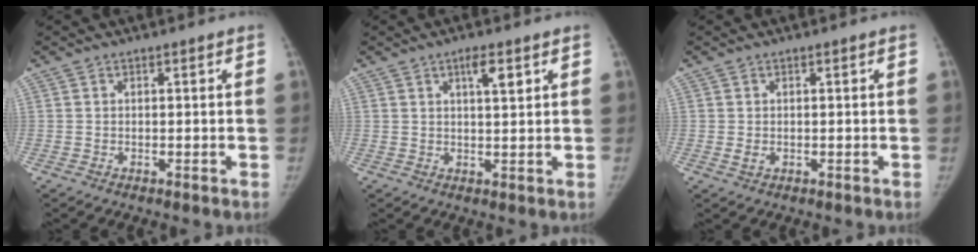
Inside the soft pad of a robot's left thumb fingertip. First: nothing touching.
{"total": 3.7, "force": [1.8, 0.9, 3.1], "torque": [-0.046, -0.008, 0.030]}
{"total": 1.1, "force": [0.0, 0.7, 0.9], "torque": [-0.011, 0.000, 0.003]}